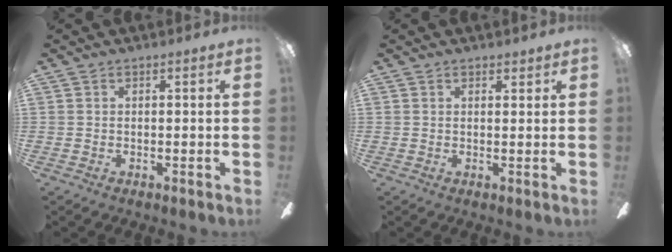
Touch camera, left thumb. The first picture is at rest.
{"total": 1.4, "force": [1.1, 0.8, 0.3], "torque": [0.003, -0.001, 0.019]}